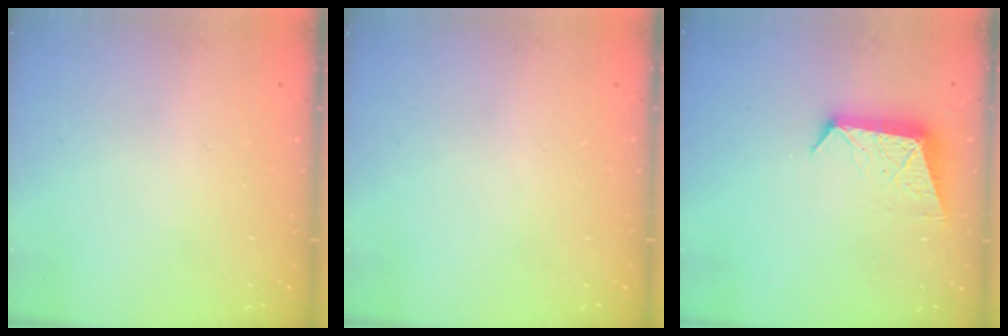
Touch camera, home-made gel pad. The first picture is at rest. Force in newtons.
{"total": 0.0}
{"total": 9.3, "press": 9.3, "slide": 0.6}